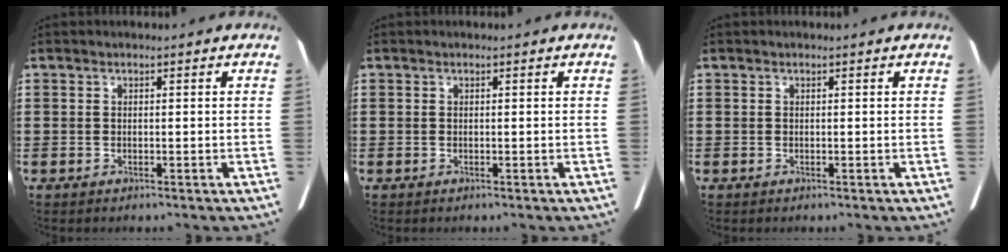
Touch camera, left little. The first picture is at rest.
{"total": 0.0}
{"total": 0.0}